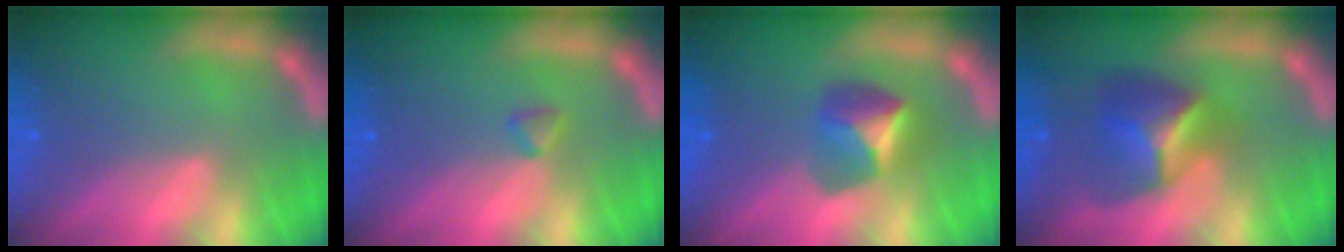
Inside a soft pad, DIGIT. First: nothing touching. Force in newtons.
{"total": 0.9}
{"total": 3.4}
{"total": 4.9}